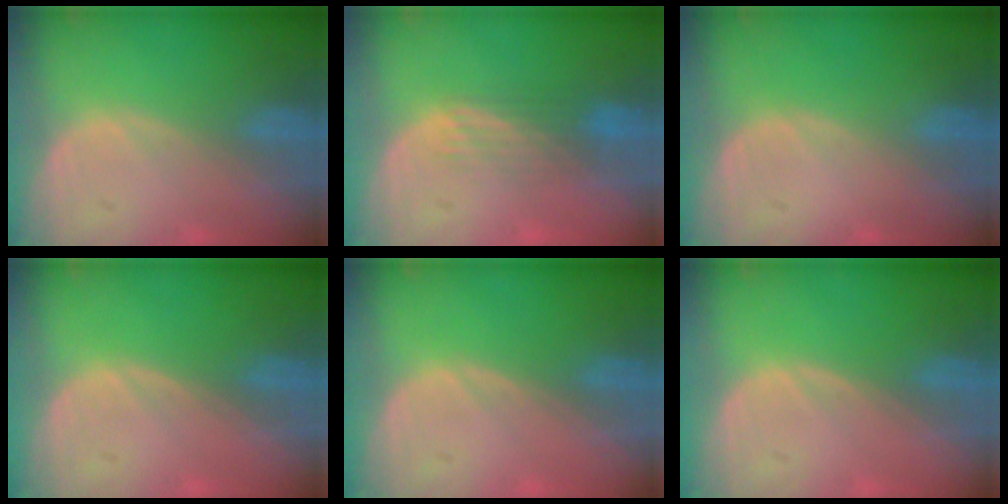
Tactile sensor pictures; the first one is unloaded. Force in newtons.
{"total": 4.0, "press": 3.2, "slide": 2.3}
{"total": 0.0}
{"total": 0.0}
{"total": 0.0}
{"total": 0.0}